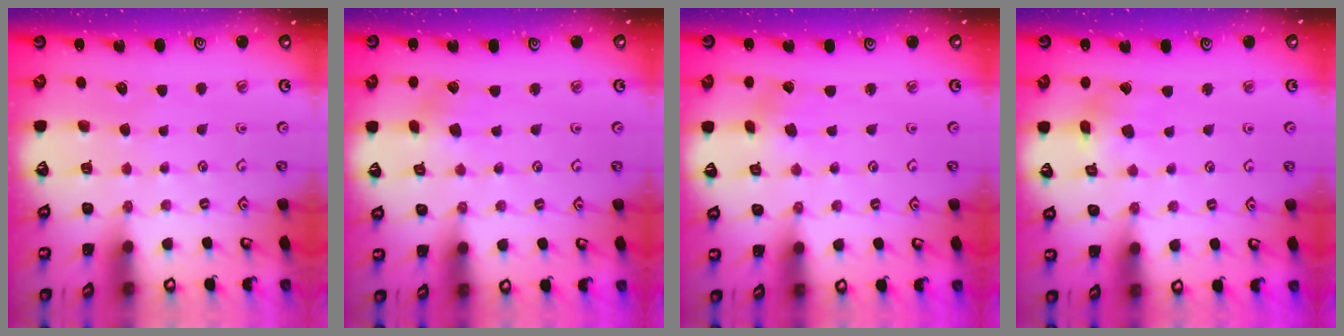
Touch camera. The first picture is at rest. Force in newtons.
{"total": 2.4, "press": 2.4, "slide": 0.3}
{"total": 0.6, "press": 0.6, "slide": 0.1}
{"total": 6.1, "press": 6.1, "slide": 0.5}